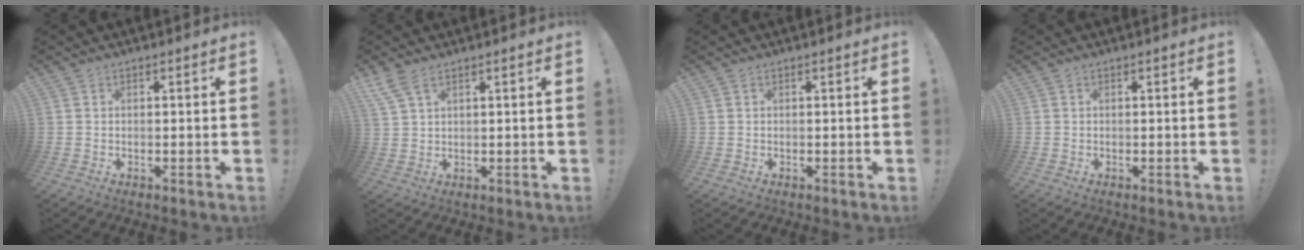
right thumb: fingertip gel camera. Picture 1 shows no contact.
{"total": 4.8, "force": [3.2, 1.7, 3.1], "torque": [-0.071, -0.005, 0.063]}
{"total": 0.0}
{"total": 0.0}